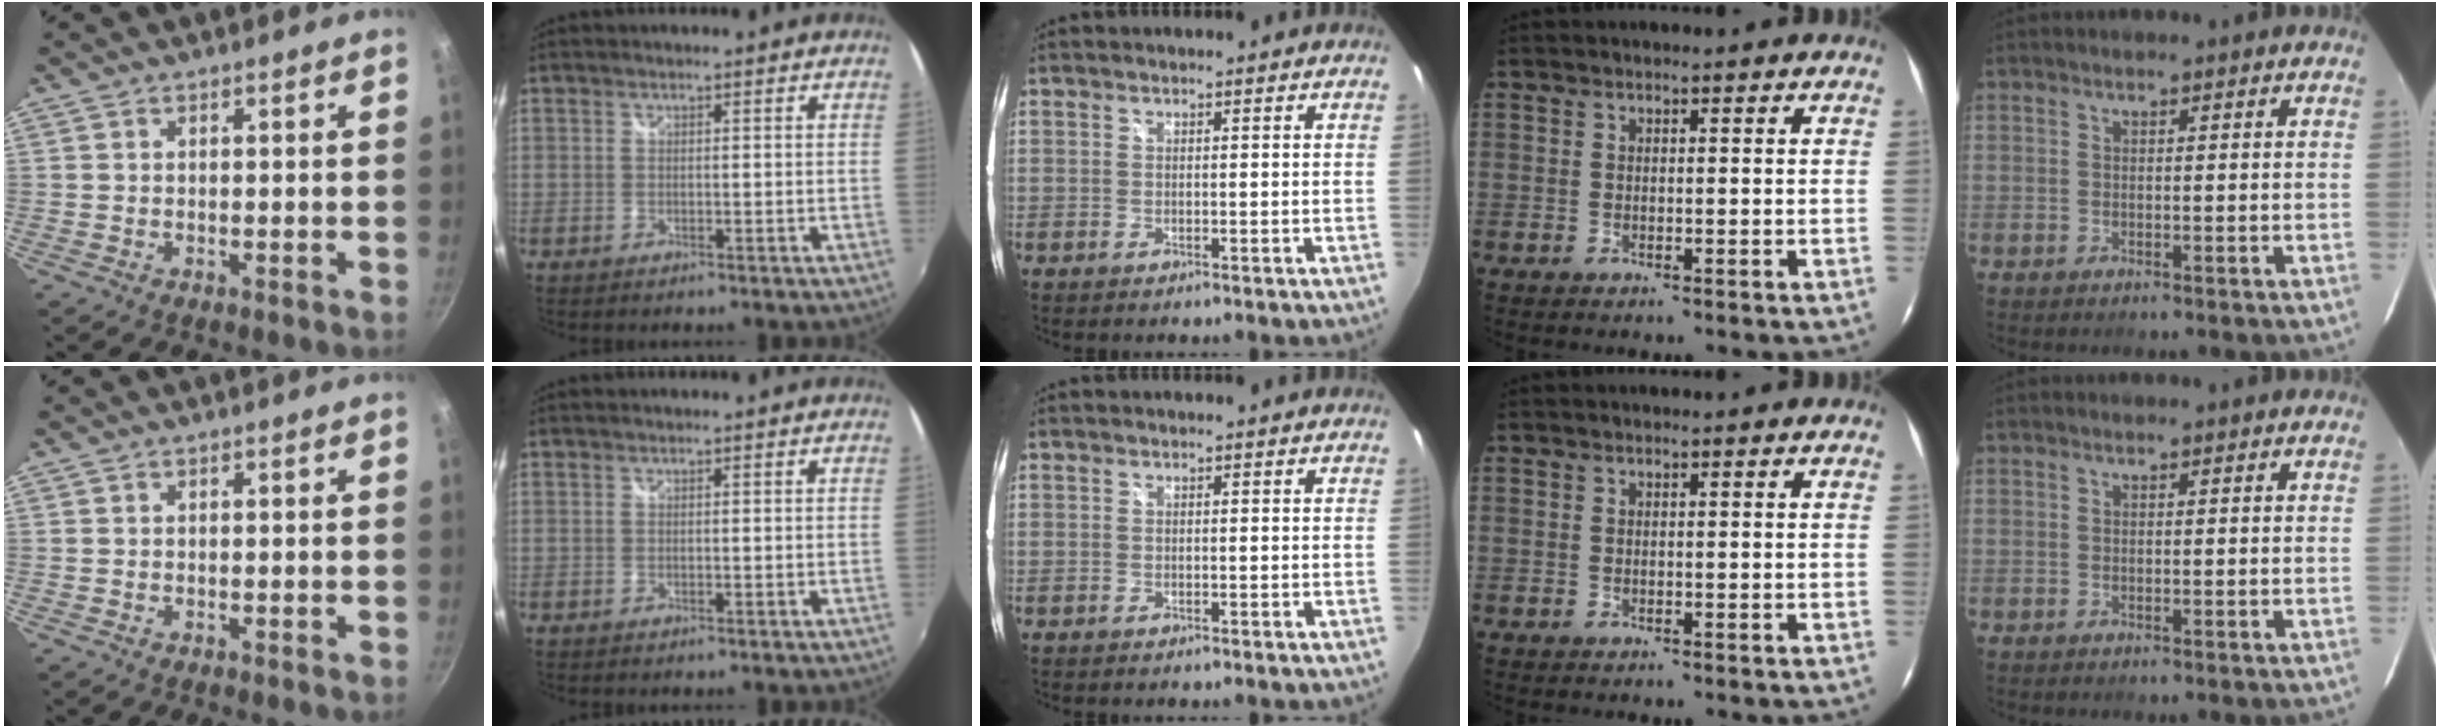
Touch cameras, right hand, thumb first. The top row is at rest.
{}